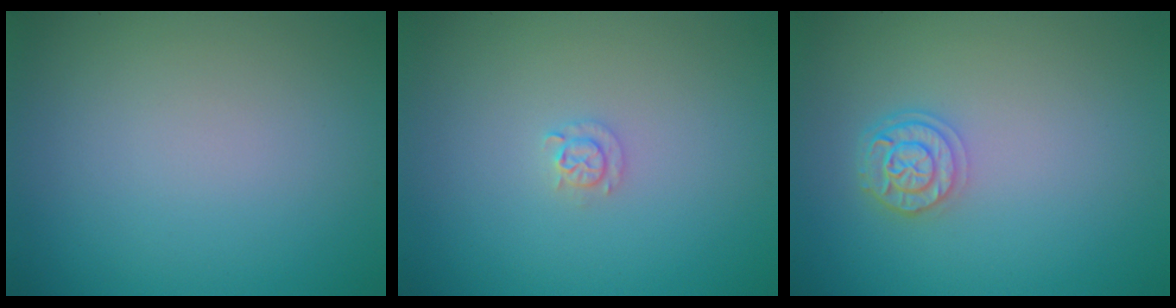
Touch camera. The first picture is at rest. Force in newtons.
{"total": 1.1, "press": 1.1, "slide": 0.2}
{"total": 2.3, "press": 1.9, "slide": 1.3}